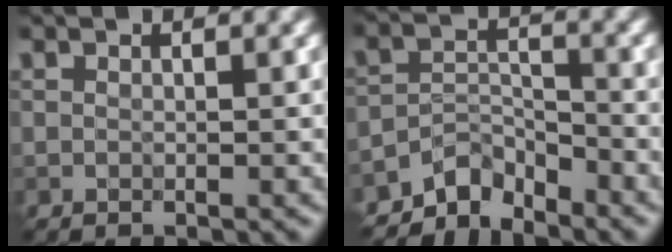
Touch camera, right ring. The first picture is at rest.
{"total": 3.5, "force": [-3.3, 1.1, 0.6], "torque": [-0.004, 0.005, -0.071]}